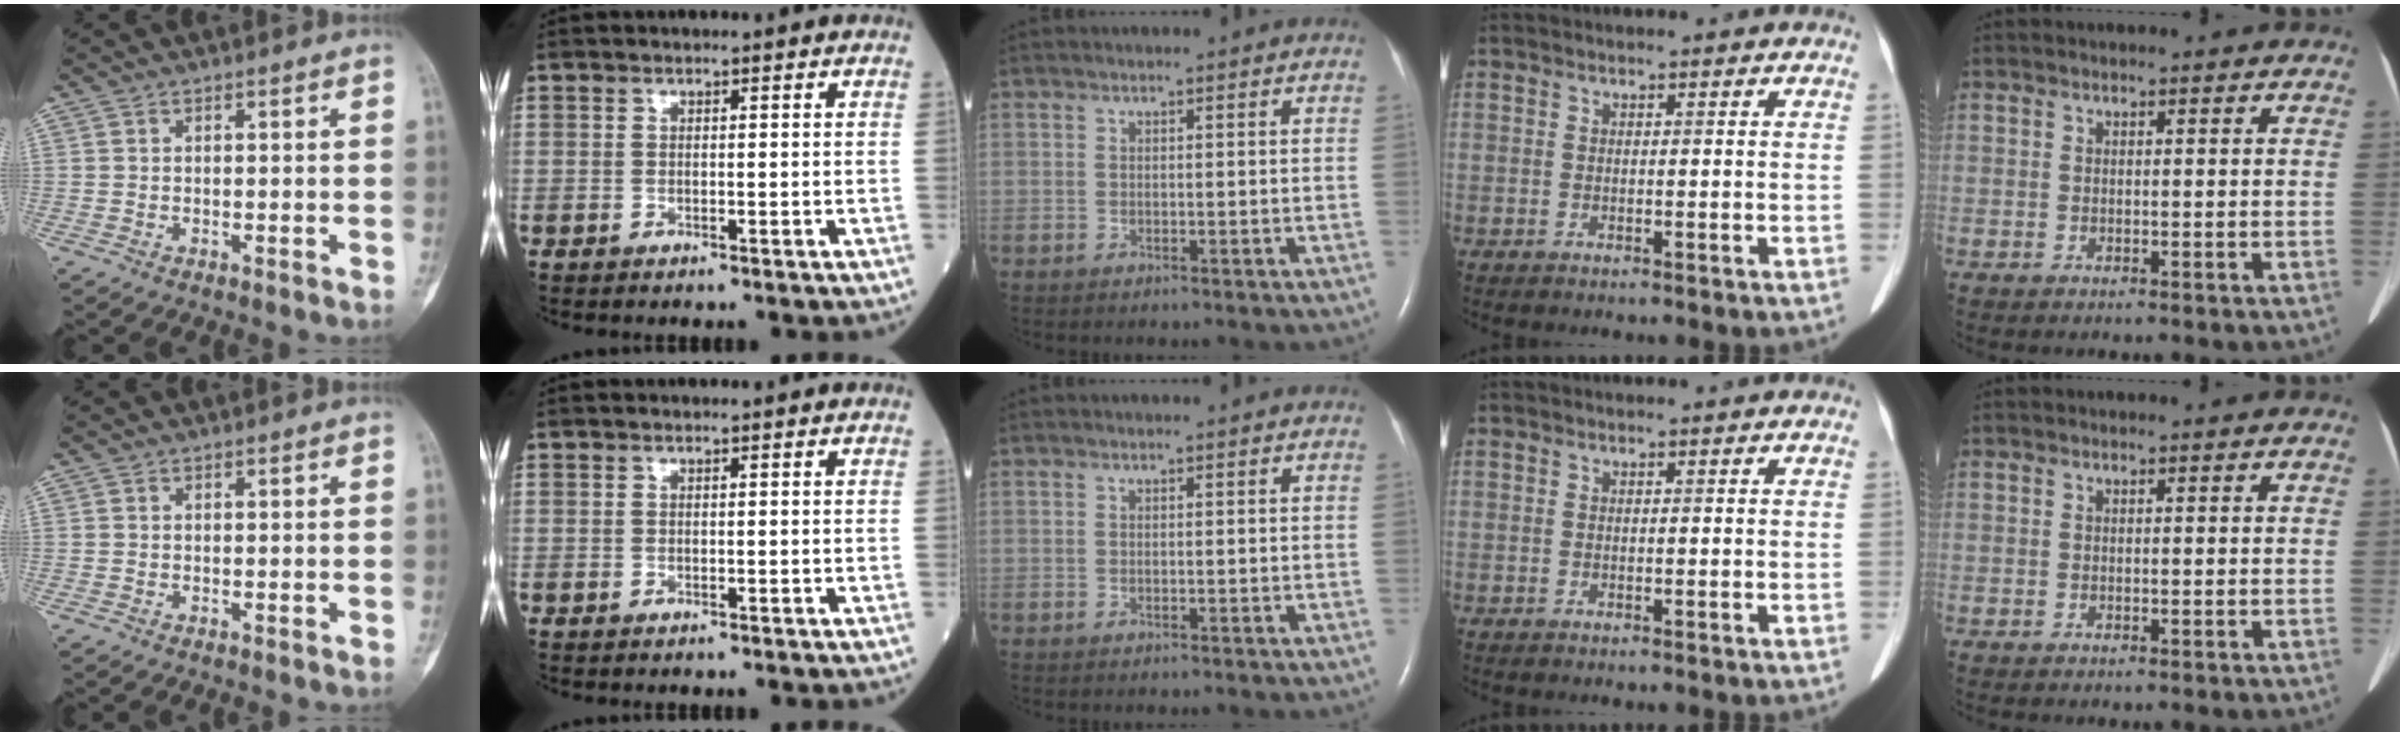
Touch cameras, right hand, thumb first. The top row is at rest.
{}